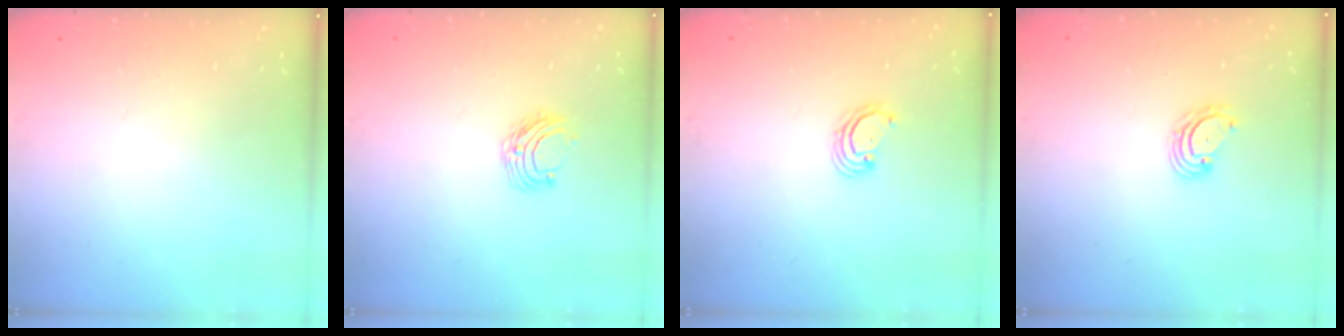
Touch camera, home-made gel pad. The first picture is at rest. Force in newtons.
{"total": 6.0, "press": 5.9, "slide": 0.6}
{"total": 2.8, "press": 2.8, "slide": 0.3}
{"total": 4.0, "press": 3.9, "slide": 0.4}